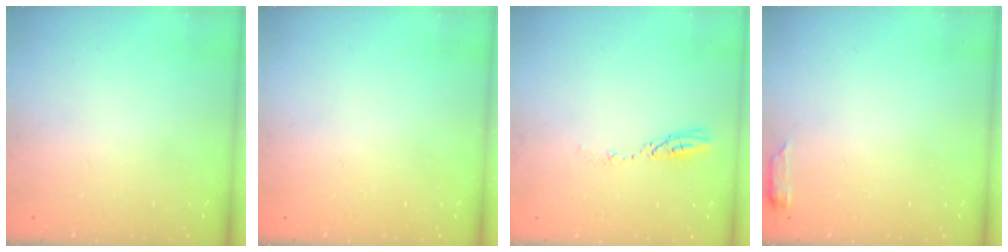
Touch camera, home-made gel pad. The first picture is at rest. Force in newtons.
{"total": 0.0}
{"total": 3.6, "press": 3.6, "slide": 0.3}
{"total": 2.6, "press": 2.6, "slide": 0.5}